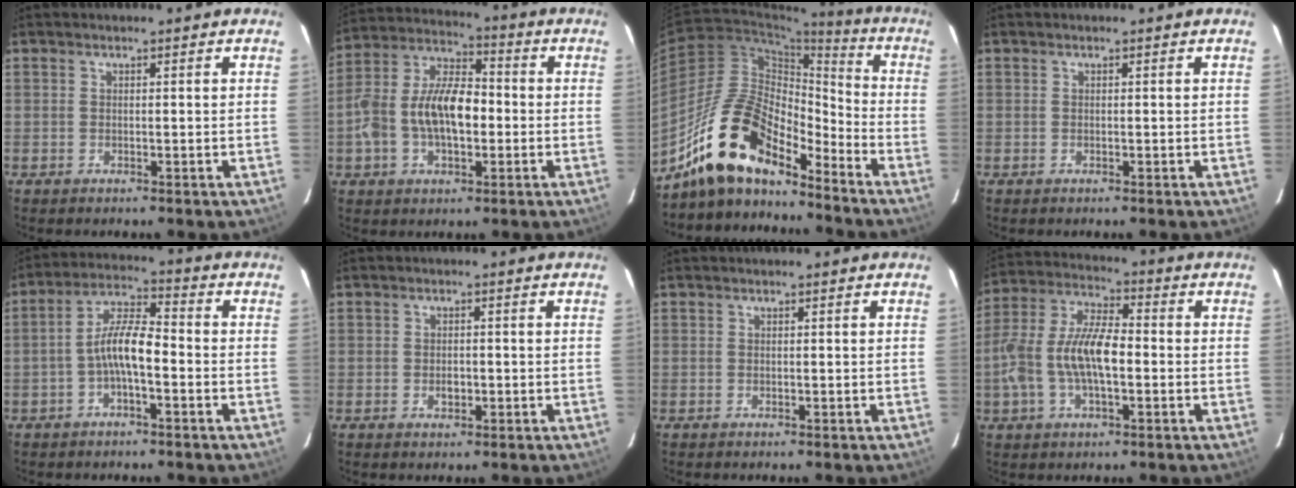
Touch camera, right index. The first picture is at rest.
{"total": 13.6, "force": [-2.1, 7.5, 11.2], "torque": [-0.225, 0.018, -0.040]}
{"total": 17.0, "force": [-13.6, 5.8, 8.4], "torque": [-0.154, 0.013, -0.258]}
{"total": 0.0}
{"total": 7.1, "force": [-2.4, 2.0, 6.4], "torque": [-0.133, 0.017, -0.045]}
{"total": 2.2, "force": [-0.7, 1.6, 1.4], "torque": [-0.024, 0.002, -0.011]}
{"total": 0.0}
{"total": 13.1, "force": [-2.3, 5.7, 11.5], "torque": [-0.243, 0.010, -0.043]}